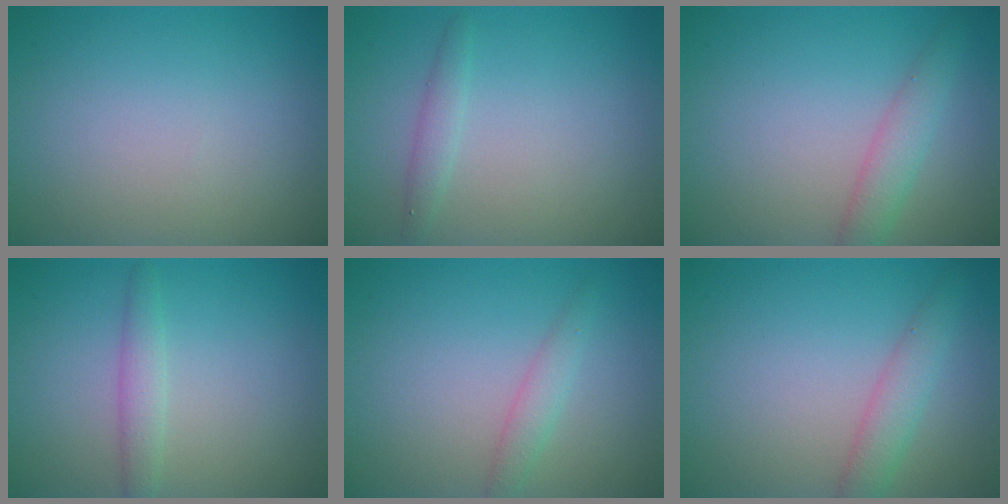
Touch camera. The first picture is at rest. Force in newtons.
{"total": 1.3, "press": 1.3, "slide": 0.1}
{"total": 2.4, "press": 2.4, "slide": 0.1}
{"total": 1.8, "press": 1.8, "slide": 0.0}
{"total": 1.6, "press": 1.6, "slide": 0.0}
{"total": 2.4, "press": 2.4, "slide": 0.1}